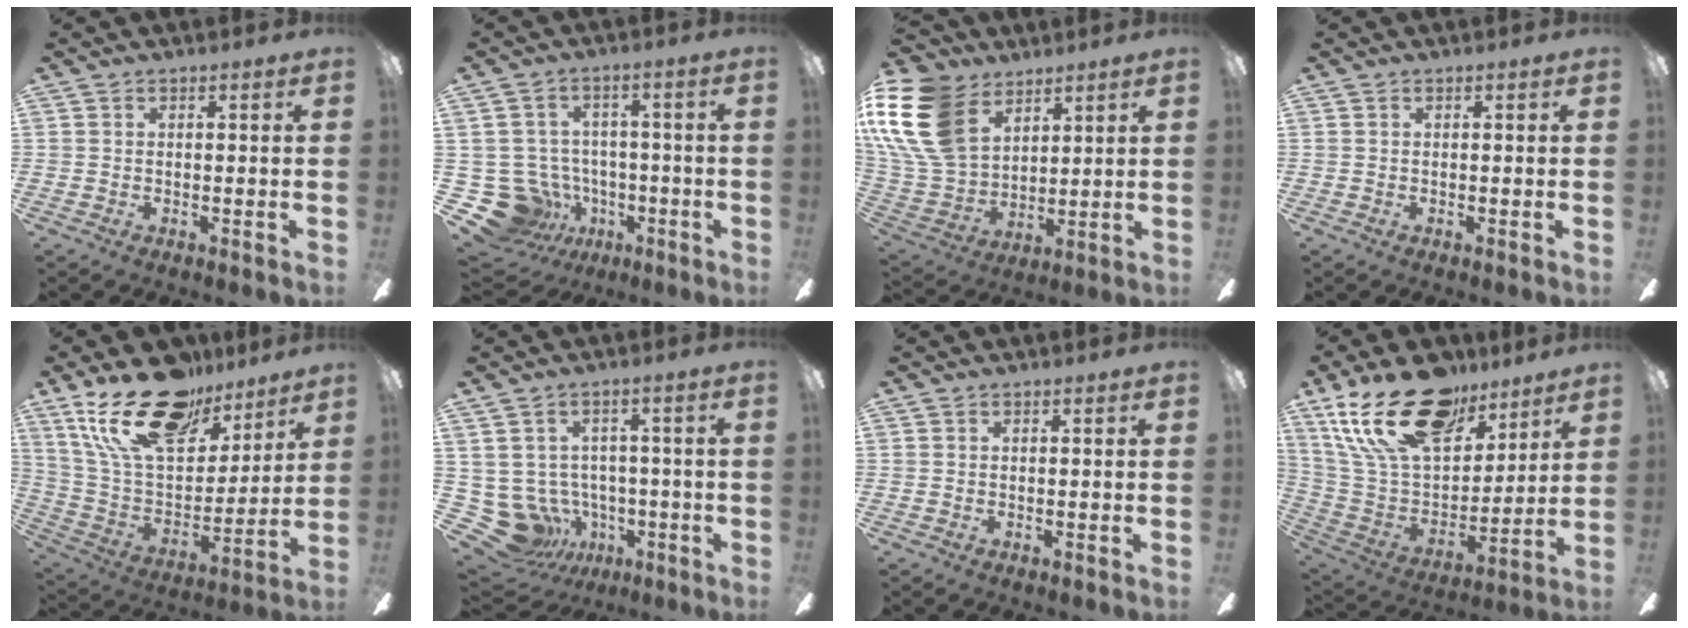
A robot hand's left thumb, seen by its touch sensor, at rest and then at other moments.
{"total": 12.8, "force": [-4.1, 11.6, 3.7], "torque": [-0.120, 0.024, -0.055]}
{"total": 22.4, "force": [10.4, 15.2, 12.8], "torque": [-0.309, -0.042, 0.188]}
{"total": 0.0}
{"total": 23.4, "force": [15.9, 11.5, 12.6], "torque": [-0.236, -0.093, 0.287]}
{"total": 10.3, "force": [-2.4, 9.6, 3.1], "torque": [-0.110, 0.005, -0.030]}
{"total": 0.0}
{"total": 25.7, "force": [16.7, 13.5, 14.2], "torque": [-0.259, -0.093, 0.301]}